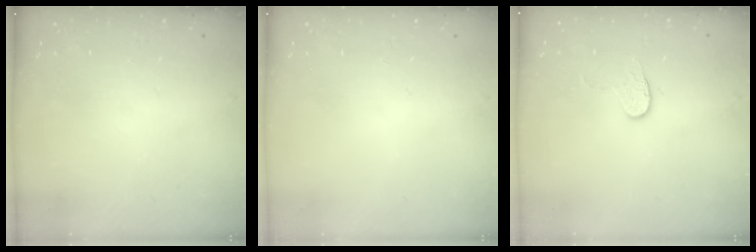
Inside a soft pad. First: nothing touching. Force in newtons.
{"total": 0.0}
{"total": 3.6, "press": 3.6, "slide": 0.4}